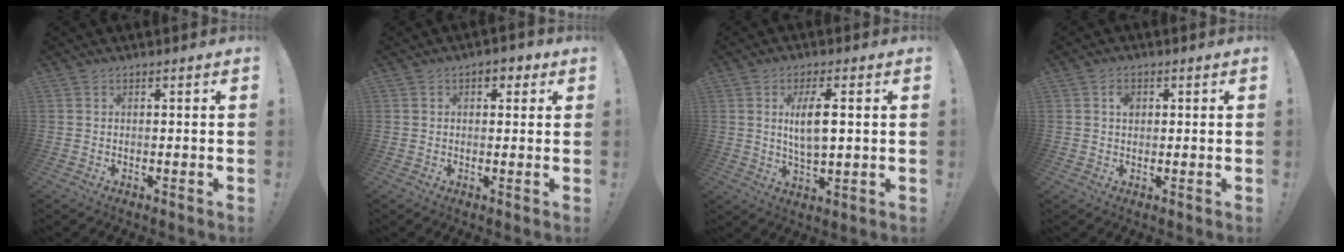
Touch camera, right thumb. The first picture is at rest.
{"total": 3.5, "force": [1.2, 2.3, 2.3], "torque": [-0.015, -0.001, 0.017]}
{"total": 8.7, "force": [1.8, 3.1, 8.0], "torque": [-0.140, -0.009, 0.024]}
{"total": 2.7, "force": [0.7, 2.0, 1.8], "torque": [-0.017, -0.003, 0.008]}